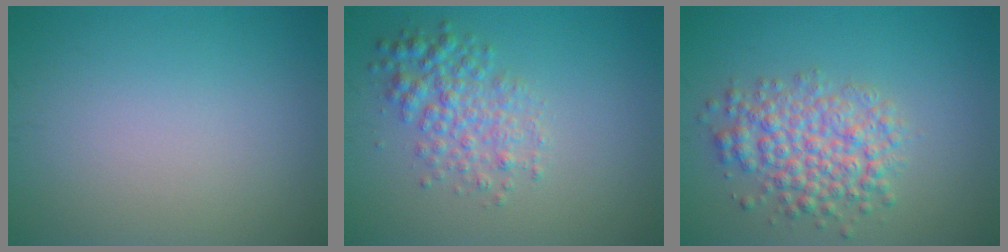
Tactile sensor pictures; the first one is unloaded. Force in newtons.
{"total": 3.4, "press": 3.4, "slide": 0.1}
{"total": 4.9, "press": 4.9, "slide": 0.1}